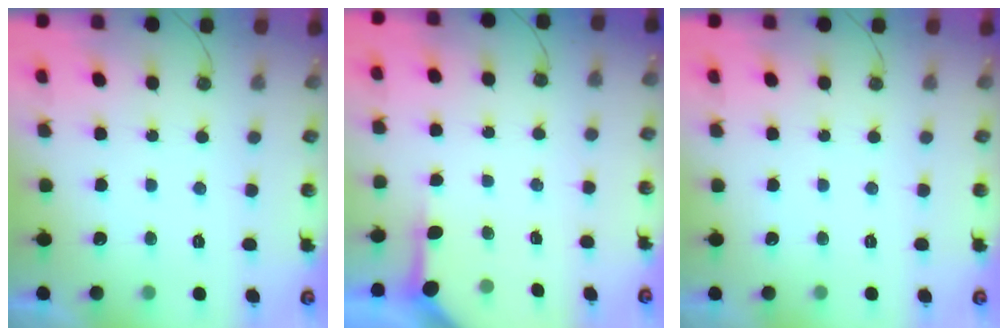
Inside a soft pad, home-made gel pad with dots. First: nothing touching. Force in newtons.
{"total": 3.9, "press": 3.9, "slide": 0.2}
{"total": 0.0}